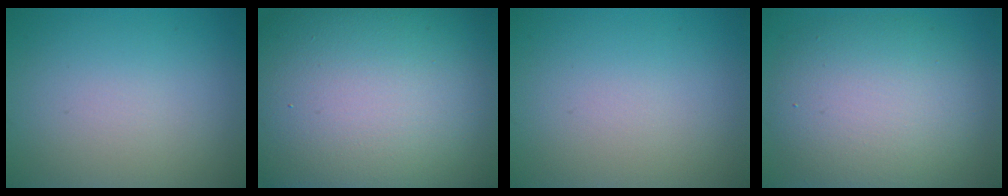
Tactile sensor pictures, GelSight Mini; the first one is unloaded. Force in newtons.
{"total": 23.8, "press": 23.8, "slide": 0.7}
{"total": 0.0}
{"total": 9.2, "press": 9.1, "slide": 0.8}